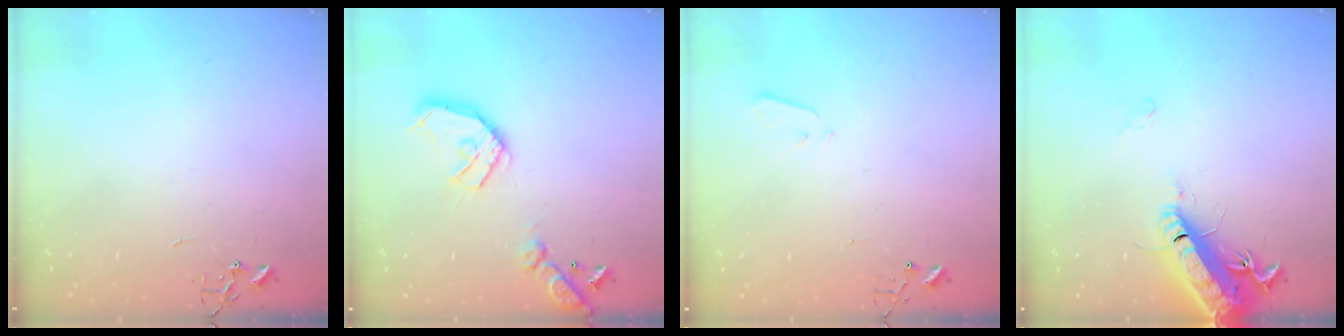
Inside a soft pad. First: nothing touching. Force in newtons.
{"total": 16.6, "press": 16.4, "slide": 2.5}
{"total": 1.9, "press": 1.9, "slide": 0.4}
{"total": 17.2, "press": 16.5, "slide": 4.6}